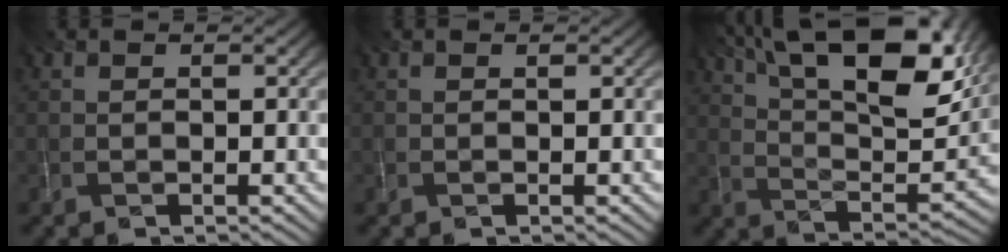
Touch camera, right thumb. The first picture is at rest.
{"total": 0.0}
{"total": 18.8, "force": [11.0, 7.0, 13.6], "torque": [-0.232, 0.015, 0.168]}